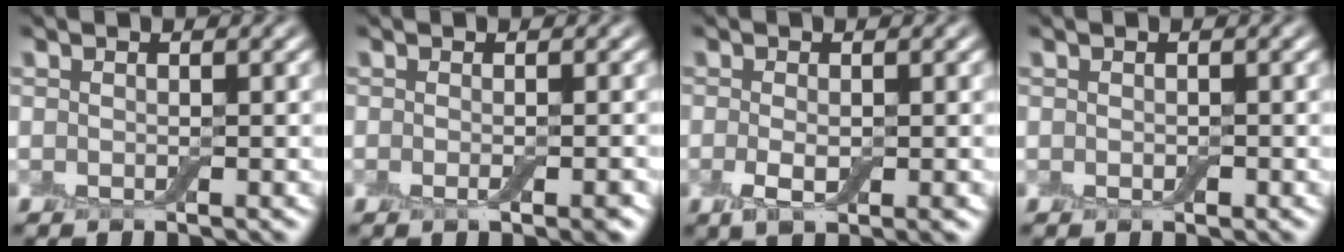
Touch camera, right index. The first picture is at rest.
{"total": 1.6, "force": [-0.5, 0.3, 1.4], "torque": [-0.018, -0.004, -0.009]}
{"total": 2.7, "force": [-0.7, 1.2, 2.3], "torque": [-0.047, -0.011, -0.013]}
{"total": 0.5, "force": [-0.1, 0.4, 0.3], "torque": [-0.004, -0.002, -0.001]}